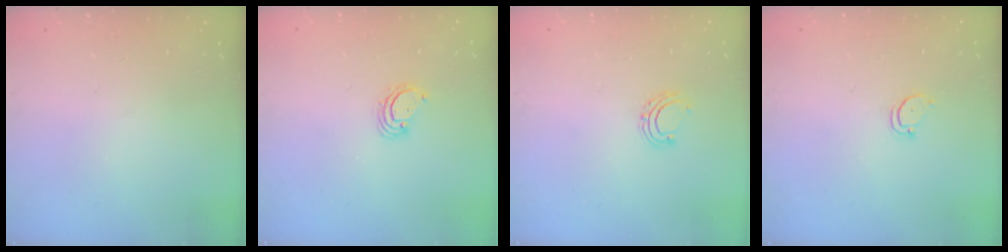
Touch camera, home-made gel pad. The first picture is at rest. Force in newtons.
{"total": 3.0, "press": 3.0, "slide": 0.2}
{"total": 5.5, "press": 5.4, "slide": 1.1}
{"total": 2.5, "press": 2.5, "slide": 0.3}